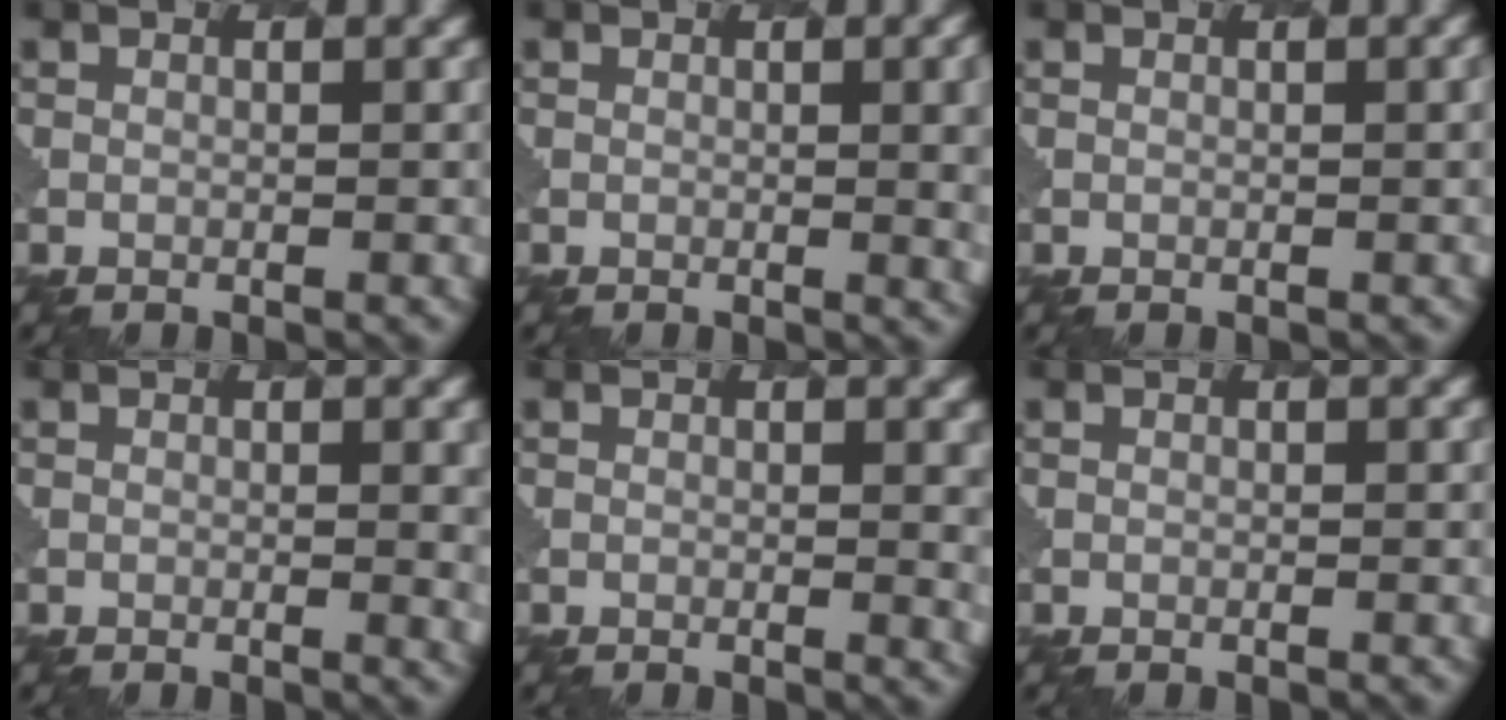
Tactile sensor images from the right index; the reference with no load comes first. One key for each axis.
{"total": 4.6, "fx": 0.3, "fy": 1.7, "fz": 4.2, "tx": -0.034, "ty": 0.001, "tz": 0.002}
{"total": 0.9, "fx": 0.0, "fy": 0.4, "fz": 0.8, "tx": 0.001, "ty": 0.005, "tz": 0.001}
{"total": 2.5, "fx": 0.3, "fy": 0.8, "fz": 2.4, "tx": -0.022, "ty": 0.000, "tz": 0.001}
{"total": 2.1, "fx": 0.4, "fy": 0.7, "fz": 2.0, "tx": -0.018, "ty": 0.000, "tz": 0.000}
{"total": 0.0}